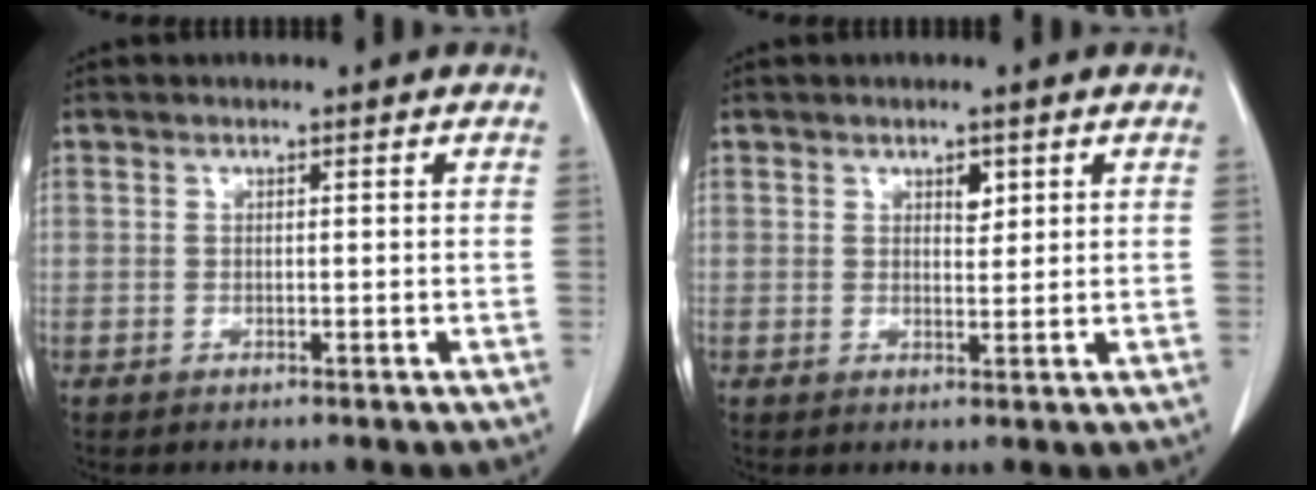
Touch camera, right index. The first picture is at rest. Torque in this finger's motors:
{"motor_torque": [-0.07, 0.13, 0.04, 0.01]}